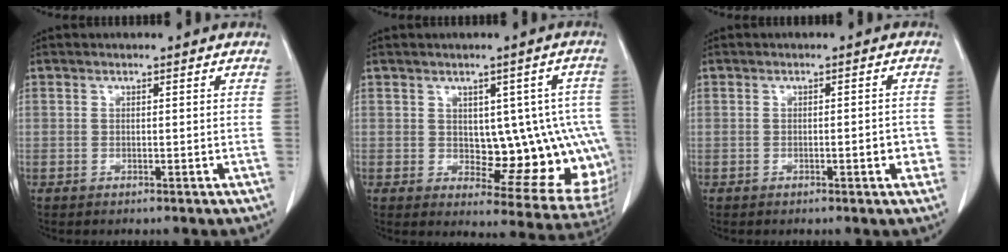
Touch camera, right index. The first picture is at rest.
{"total": 12.8, "force": [0.2, 5.9, 11.4], "torque": [-0.107, 0.014, 0.019]}
{"total": 2.5, "force": [-0.9, 0.7, 2.2], "torque": [-0.023, 0.003, -0.012]}